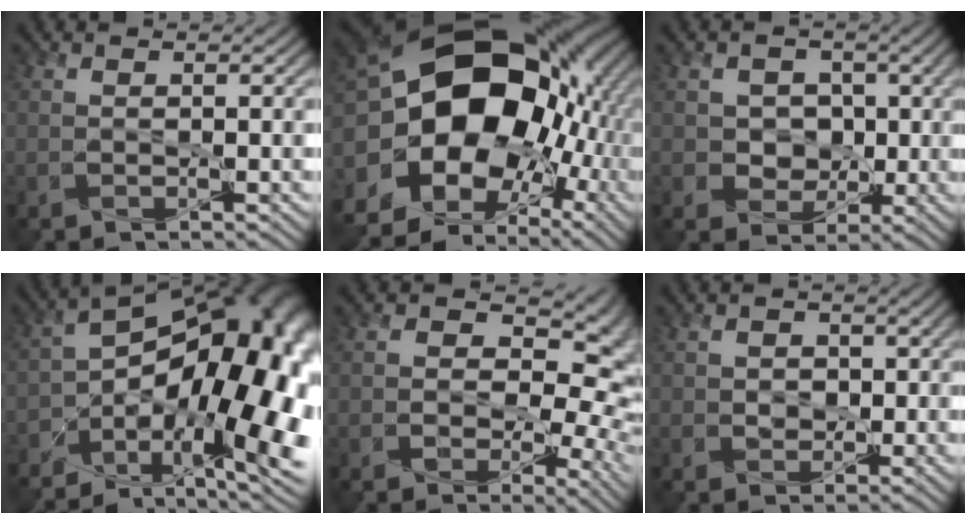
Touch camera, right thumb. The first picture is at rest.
{"total": 23.5, "force": [1.8, 17.5, 15.6], "torque": [-0.334, -0.018, 0.048]}
{"total": 5.7, "force": [0.3, 4.9, 2.9], "torque": [-0.059, 0.001, 0.002]}
{"total": 19.2, "force": [-6.4, 9.6, 15.4], "torque": [-0.205, -0.041, -0.072]}
{"total": 12.9, "force": [0.3, 9.1, 9.1], "torque": [-0.114, -0.010, 0.011]}
{"total": 2.1, "force": [-0.2, 1.9, 1.0], "torque": [-0.029, -0.002, -0.004]}